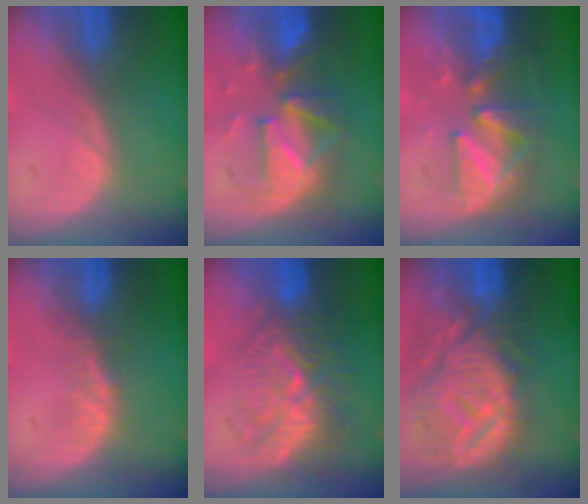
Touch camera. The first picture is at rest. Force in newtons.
{"total": 8.6, "press": 8.5, "slide": 1.2}
{"total": 8.2, "press": 8.0, "slide": 1.8}
{"total": 1.4, "press": 1.4, "slide": 0.1}
{"total": 9.4, "press": 8.7, "slide": 3.8}
{"total": 12.6, "press": 11.2, "slide": 5.8}